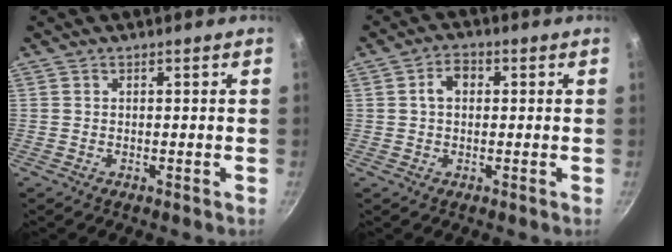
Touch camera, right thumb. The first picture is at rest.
{"total": 5.0, "force": [0.8, 3.7, 3.3], "torque": [-0.035, 0.012, 0.005]}